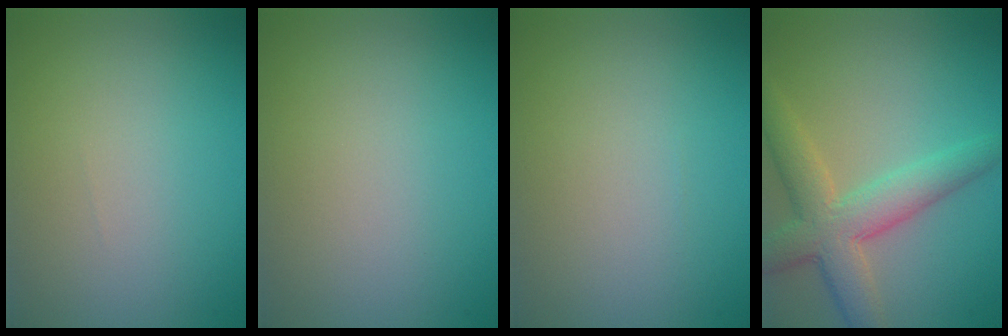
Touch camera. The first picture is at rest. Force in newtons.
{"total": 0.0}
{"total": 0.0}
{"total": 5.7, "press": 5.7, "slide": 0.4}